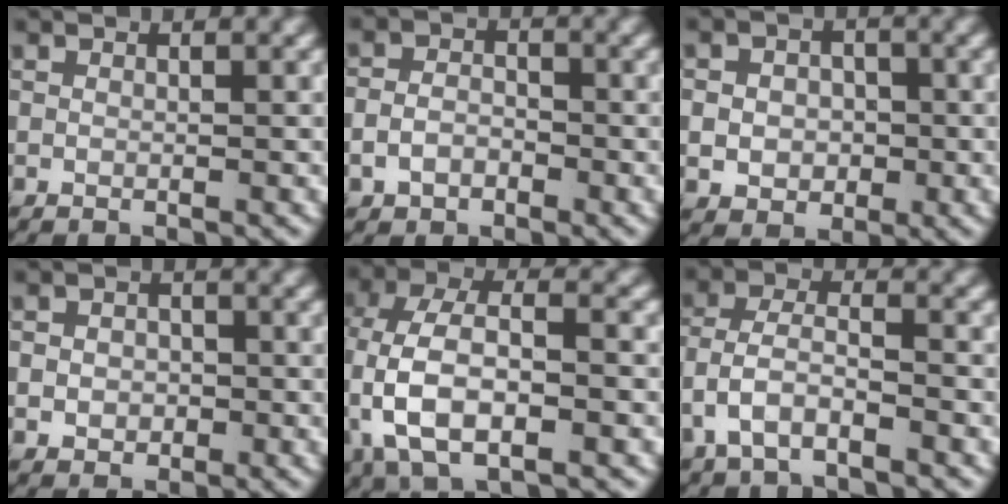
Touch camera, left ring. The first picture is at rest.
{"total": 2.4, "force": [-1.1, 1.8, 1.2], "torque": [-0.023, 0.002, -0.025]}
{"total": 4.1, "force": [-0.3, 3.4, 2.3], "torque": [-0.028, -0.003, -0.014]}
{"total": 2.7, "force": [-0.4, 2.3, 1.4], "torque": [-0.011, -0.003, -0.013]}
{"total": 9.6, "force": [-1.2, 5.2, 7.9], "torque": [-0.165, 0.005, -0.032]}
{"total": 4.0, "force": [-2.2, 1.9, 2.8], "torque": [-0.056, 0.007, -0.051]}